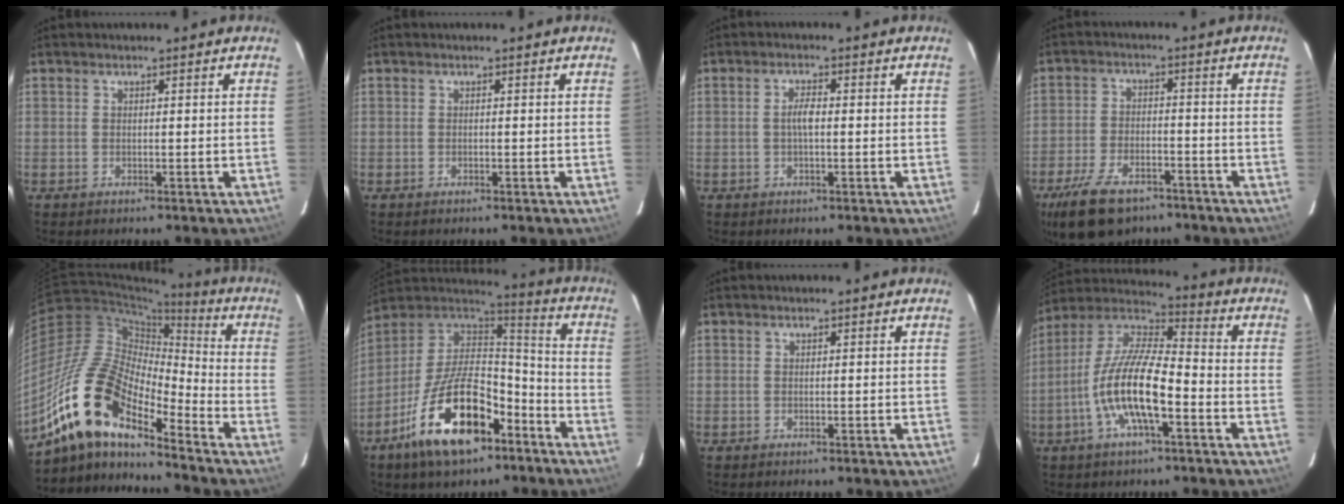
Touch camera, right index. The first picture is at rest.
{"total": 0.0}
{"total": 2.5, "force": [-0.1, 0.8, 2.3], "torque": [-0.046, 0.004, -0.002]}
{"total": 13.4, "force": [-9.1, 6.8, 7.2], "torque": [-0.168, -0.012, -0.154]}
{"total": 16.9, "force": [-12.5, 5.4, 10.1], "torque": [-0.181, 0.000, -0.253]}
{"total": 21.5, "force": [-11.2, 10.2, 15.4], "torque": [-0.297, -0.012, -0.185]}
{"total": 0.0}
{"total": 14.9, "force": [-5.2, 4.1, 13.4], "torque": [-0.267, -0.003, -0.104]}